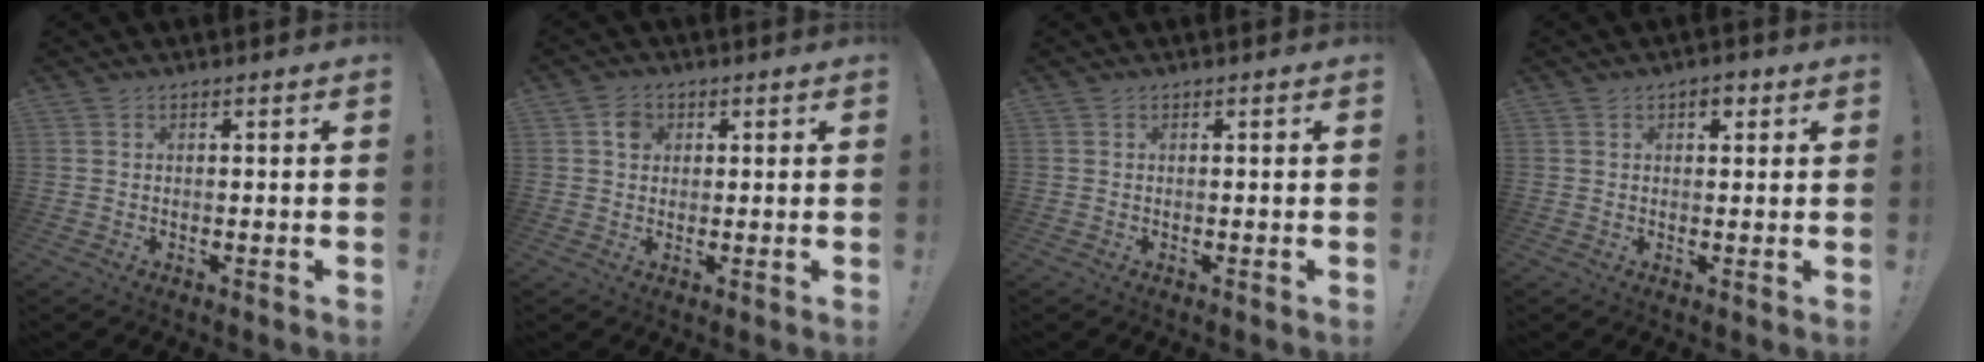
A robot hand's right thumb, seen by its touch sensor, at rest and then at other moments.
{"total": 3.6, "force": [1.1, 3.1, 1.4], "torque": [-0.016, 0.003, 0.016]}
{"total": 0.0}
{"total": 2.8, "force": [1.3, 1.6, 1.9], "torque": [-0.024, 0.000, 0.020]}